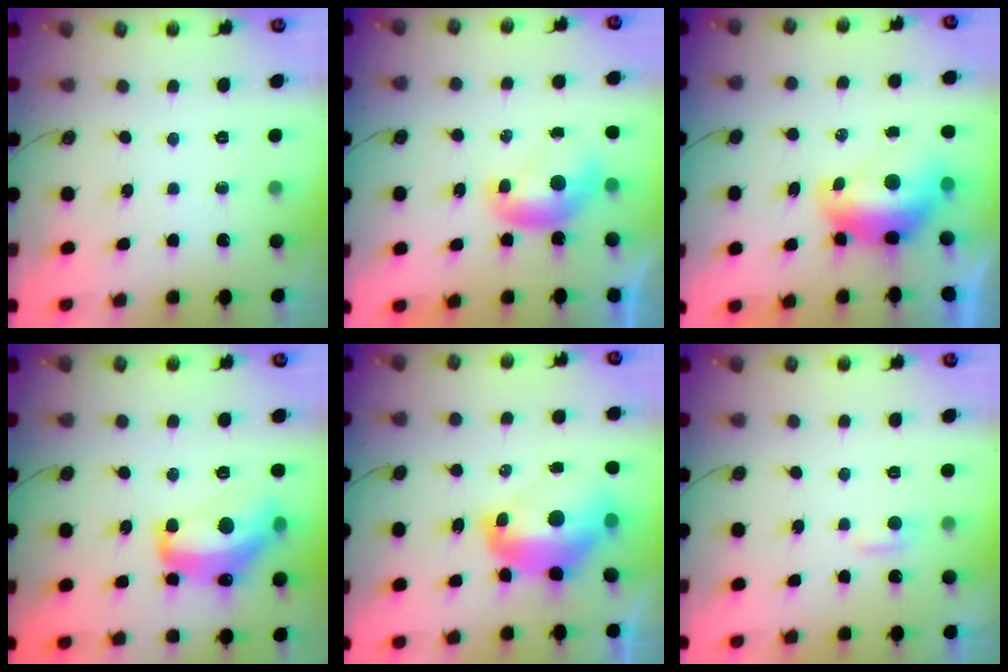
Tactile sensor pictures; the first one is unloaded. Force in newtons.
{"total": 0.0}
{"total": 2.7, "press": 2.6, "slide": 0.7}
{"total": 11.3, "press": 11.2, "slide": 0.8}
{"total": 7.4, "press": 7.2, "slide": 1.4}
{"total": 2.4, "press": 2.3, "slide": 0.3}